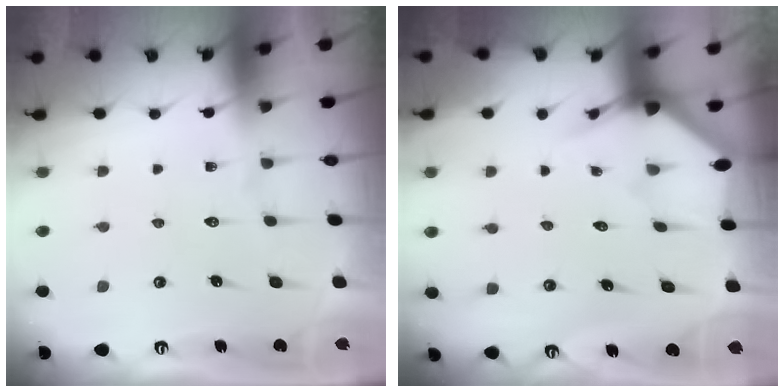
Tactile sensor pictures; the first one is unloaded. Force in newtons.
{"total": 2.7, "press": 2.7, "slide": 0.1}